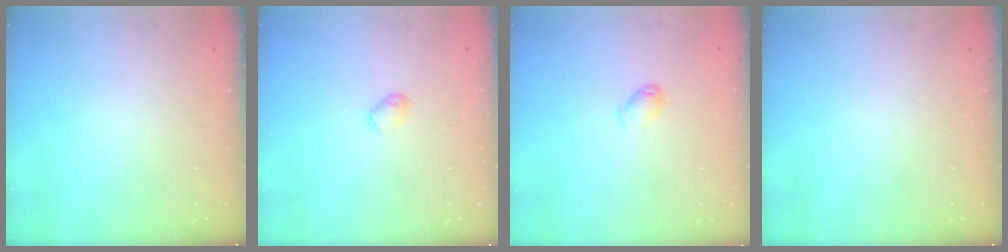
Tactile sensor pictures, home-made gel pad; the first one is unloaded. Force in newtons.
{"total": 3.1, "press": 3.1, "slide": 0.6}
{"total": 3.6, "press": 3.5, "slide": 0.6}
{"total": 0.0}